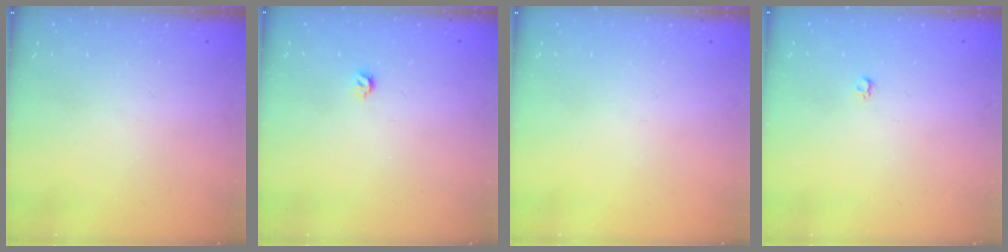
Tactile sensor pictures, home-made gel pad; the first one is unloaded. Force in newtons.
{"total": 3.9, "press": 3.8, "slide": 0.7}
{"total": 0.0}
{"total": 2.6, "press": 2.6, "slide": 0.4}